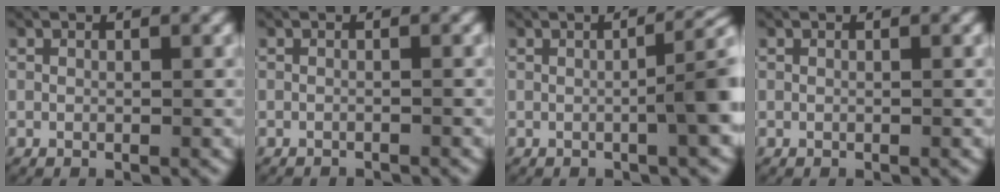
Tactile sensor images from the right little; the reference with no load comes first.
{"total": 0.9, "force": [-0.9, -0.1, 0.0], "torque": [-0.004, -0.005, -0.012]}
{"total": 4.4, "force": [0.1, 1.0, 4.3], "torque": [-0.043, 0.007, -0.004]}
{"total": 0.0}